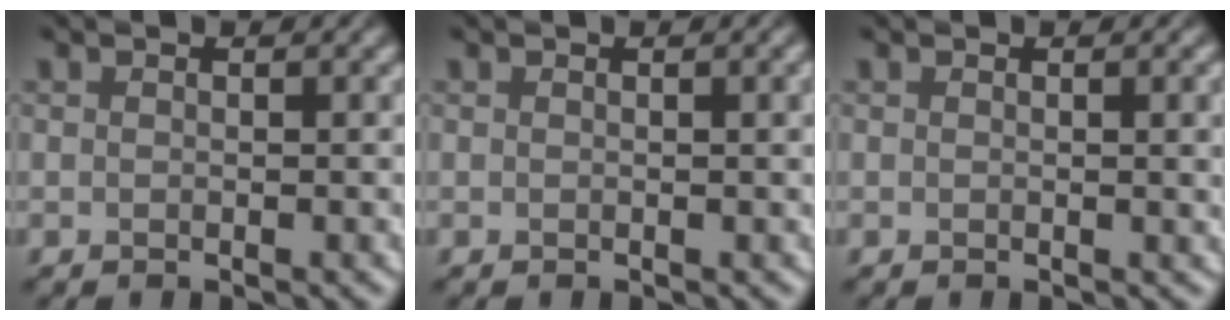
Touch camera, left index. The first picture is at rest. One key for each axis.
{"total": 1.2, "fx": 0.3, "fy": 0.3, "fz": 1.1, "tx": -0.012, "ty": 0.003, "tz": 0.002}
{"total": 2.2, "fx": 0.4, "fy": 0.6, "fz": 2.0, "tx": -0.019, "ty": 0.002, "tz": 0.002}